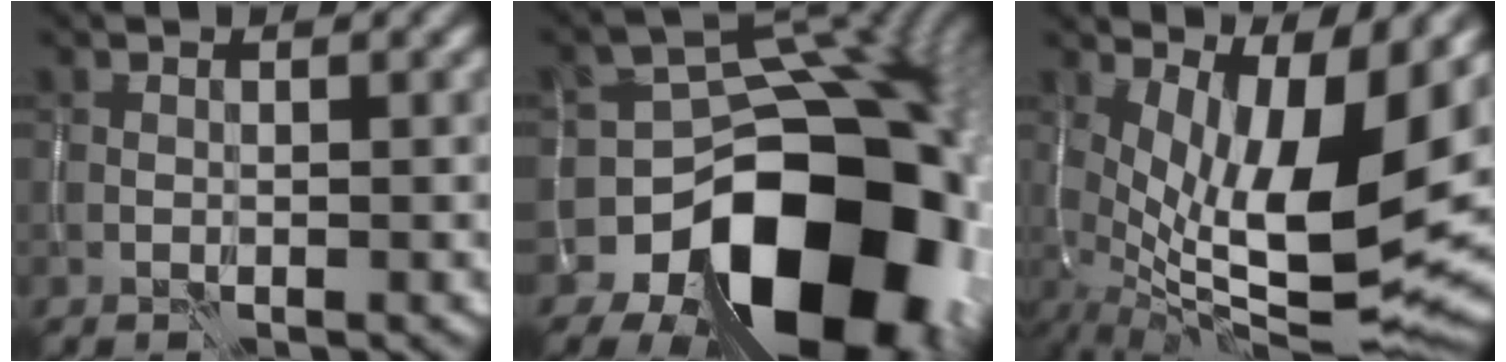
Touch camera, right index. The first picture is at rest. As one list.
[{"total": 17.6, "force": [-7.8, 11.9, 10.2], "torque": [-0.100, -0.001, -0.124]}, {"total": 12.8, "force": [1.4, 4.2, 12.0], "torque": [-0.200, -0.014, 0.040]}]